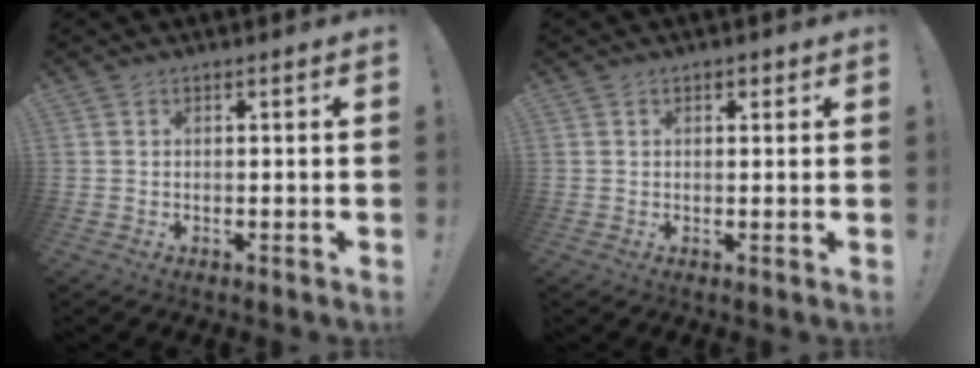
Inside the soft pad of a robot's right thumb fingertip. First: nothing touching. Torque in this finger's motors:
{"motor_torque": [-0.02, -0.02, 0.06, -0.06, 0.00]}